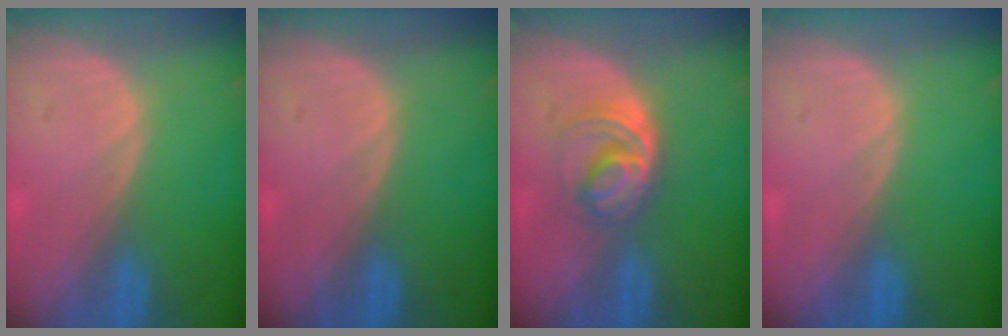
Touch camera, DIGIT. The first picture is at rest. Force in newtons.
{"total": 0.0}
{"total": 6.2, "press": 5.3, "slide": 3.2}
{"total": 0.0}